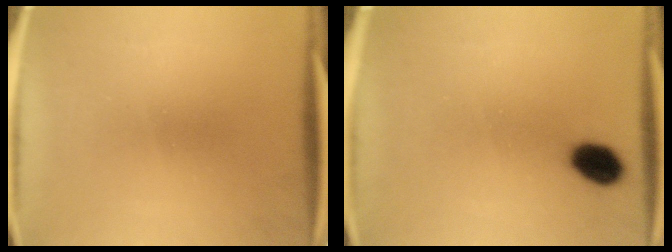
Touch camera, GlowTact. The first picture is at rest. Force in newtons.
{"total": 6.2}